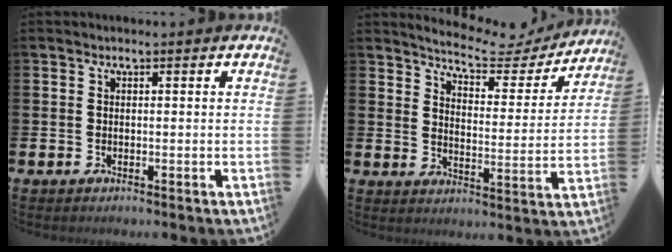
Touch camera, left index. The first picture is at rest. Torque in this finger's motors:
{"motor_torque": [0.36, -0.55, 0.24, 0.03]}